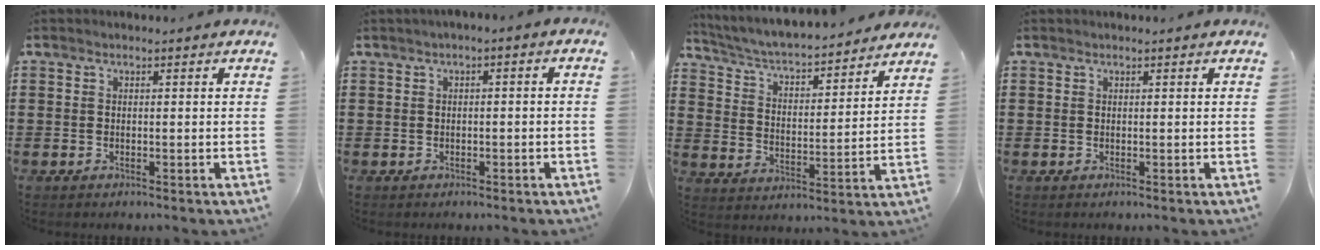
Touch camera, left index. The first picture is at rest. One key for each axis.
{"total": 1.3, "fx": -0.9, "fy": 0.4, "fz": 0.8, "tx": -0.016, "ty": 0.001, "tz": -0.020}
{"total": 4.5, "fx": 4.3, "fy": 0.2, "fz": 1.5, "tx": -0.050, "ty": -0.035, "tz": 0.065}
{"total": 0.0}